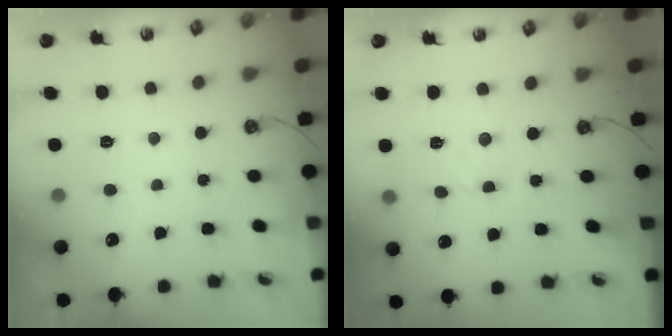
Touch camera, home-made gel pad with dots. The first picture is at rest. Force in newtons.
{"total": 3.0, "press": 3.0, "slide": 0.5}